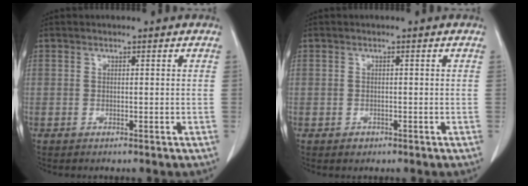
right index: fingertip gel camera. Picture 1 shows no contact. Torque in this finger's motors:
{"motor_torque": [-0.09, -0.03, -0.24, -0.10]}